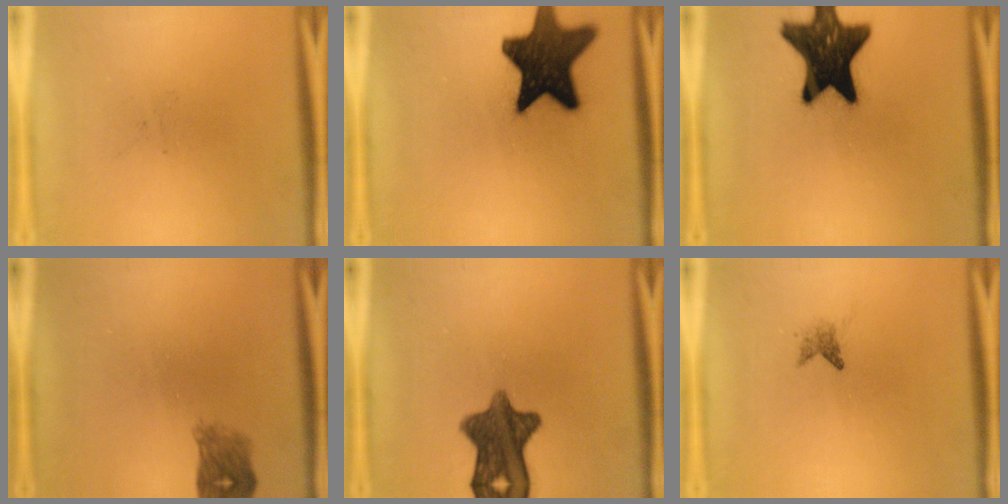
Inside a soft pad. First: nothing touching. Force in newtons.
{"total": 17.1}
{"total": 18.2}
{"total": 2.9}
{"total": 10.4}
{"total": 1.2}